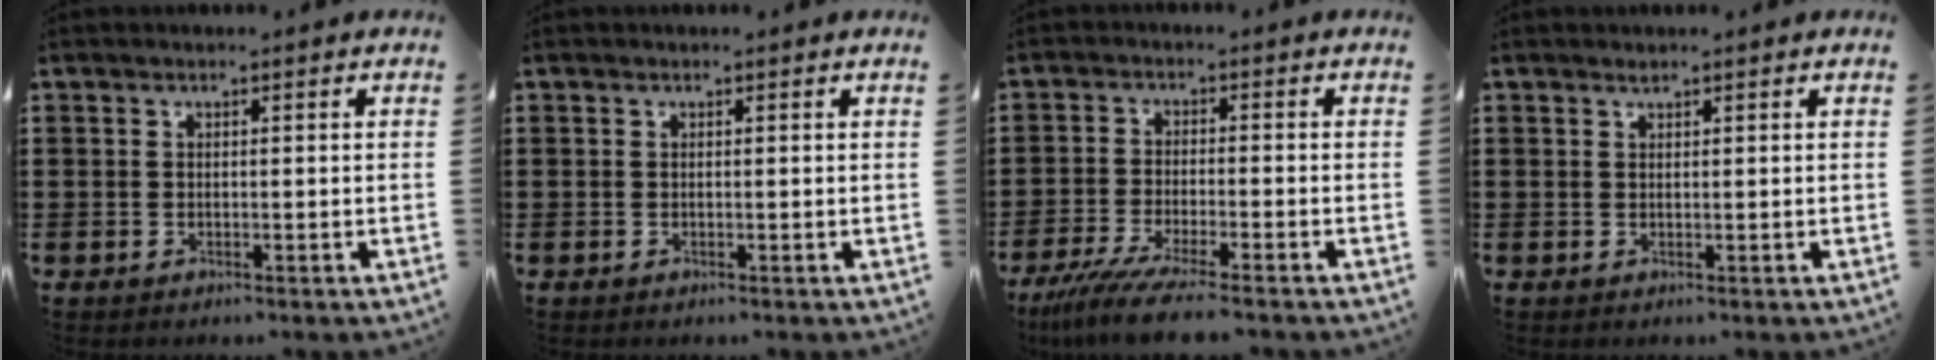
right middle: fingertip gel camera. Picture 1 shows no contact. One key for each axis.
{"total": 0.0}
{"total": 6.6, "fx": -5.7, "fy": -0.2, "fz": 3.4, "tx": -0.079, "ty": -0.019, "tz": -0.111}
{"total": 0.5, "fx": 0.5, "fy": 0.1, "fz": 0.1, "tx": -0.004, "ty": -0.001, "tz": 0.010}